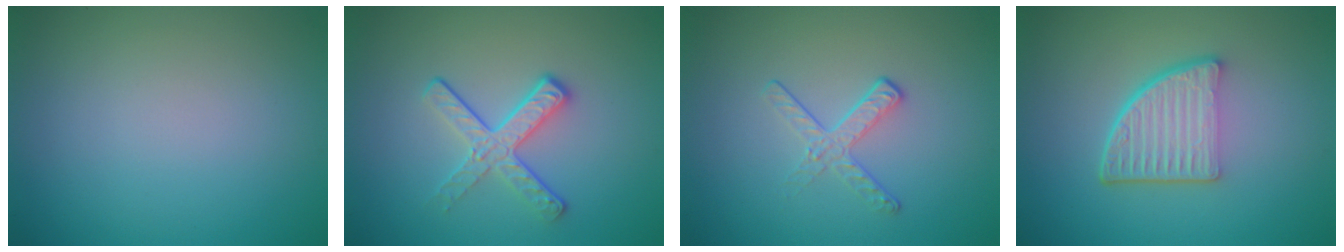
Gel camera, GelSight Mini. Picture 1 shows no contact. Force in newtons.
{"total": 3.2, "press": 2.6, "slide": 1.9}
{"total": 1.9, "press": 1.1, "slide": 1.6}
{"total": 5.6, "press": 3.8, "slide": 4.1}